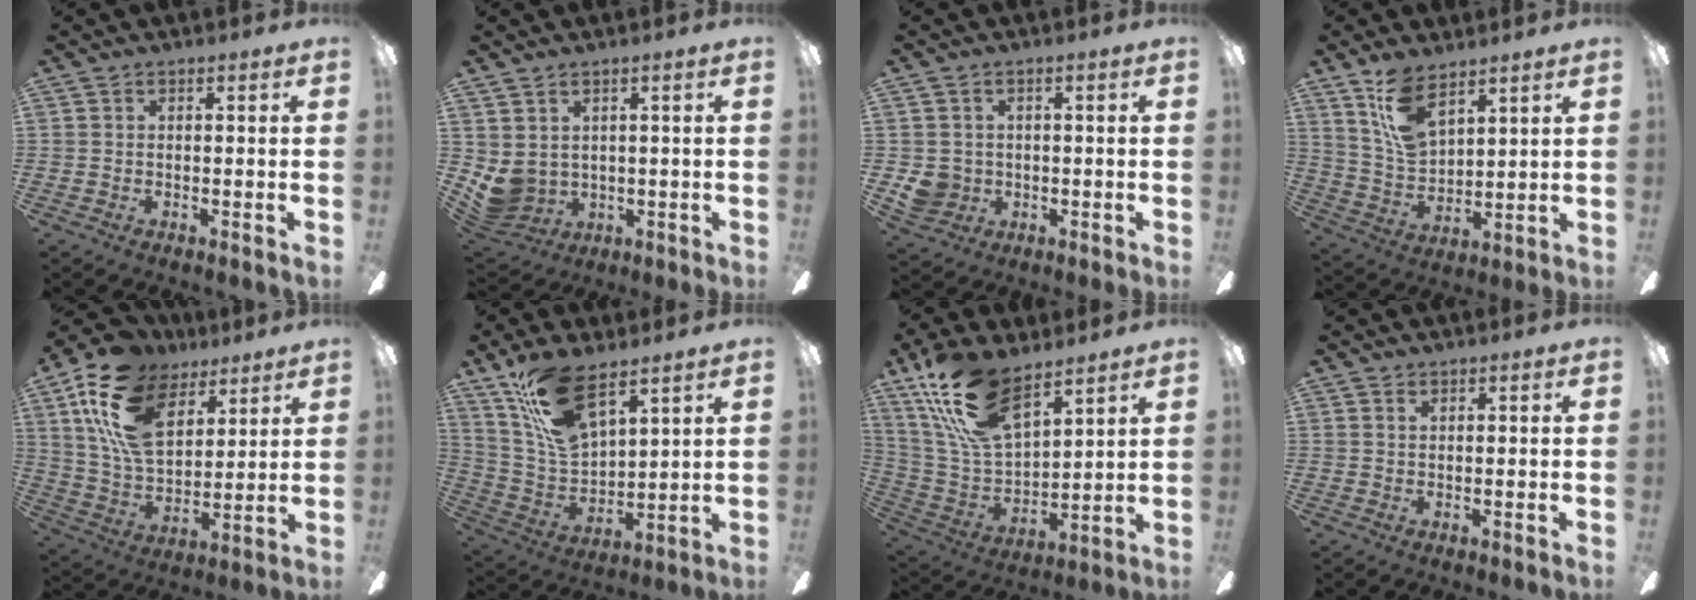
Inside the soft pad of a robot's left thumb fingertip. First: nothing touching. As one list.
[{"total": 5.3, "force": [1.3, 4.7, 2.1], "torque": [-0.078, -0.019, 0.027]}, {"total": 5.2, "force": [-0.1, 5.0, 1.6], "torque": [-0.027, 0.009, 0.001]}, {"total": 11.9, "force": [8.1, 5.6, 6.7], "torque": [-0.135, -0.029, 0.154]}, {"total": 20.2, "force": [10.8, 12.0, 12.1], "torque": [-0.255, -0.036, 0.198]}, {"total": 16.2, "force": [11.3, 6.4, 9.6], "torque": [-0.206, -0.049, 0.206]}, {"total": 20.4, "force": [13.4, 9.2, 12.3], "torque": [-0.268, -0.059, 0.244]}, {"total": 1.1, "force": [0.8, 0.6, 0.4], "torque": [-0.011, 0.000, 0.015]}]